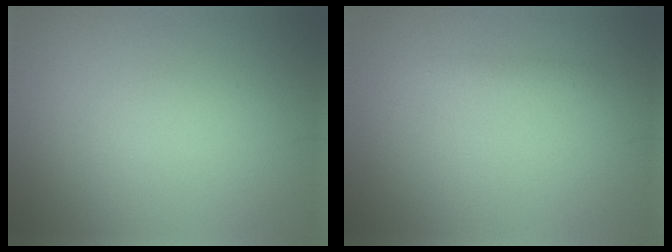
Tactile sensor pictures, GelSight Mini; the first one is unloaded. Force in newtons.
{"total": 0.8, "press": 0.8, "slide": 0.1}